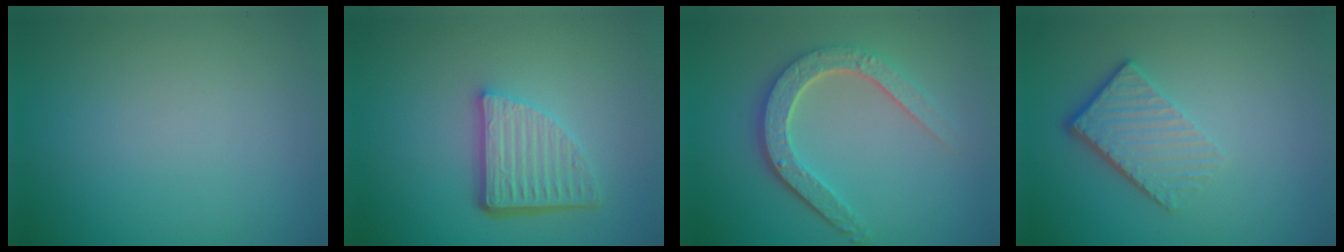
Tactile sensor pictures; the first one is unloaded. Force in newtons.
{"total": 5.1, "press": 3.6, "slide": 3.7}
{"total": 4.7, "press": 3.6, "slide": 2.9}
{"total": 4.1, "press": 2.8, "slide": 3.0}